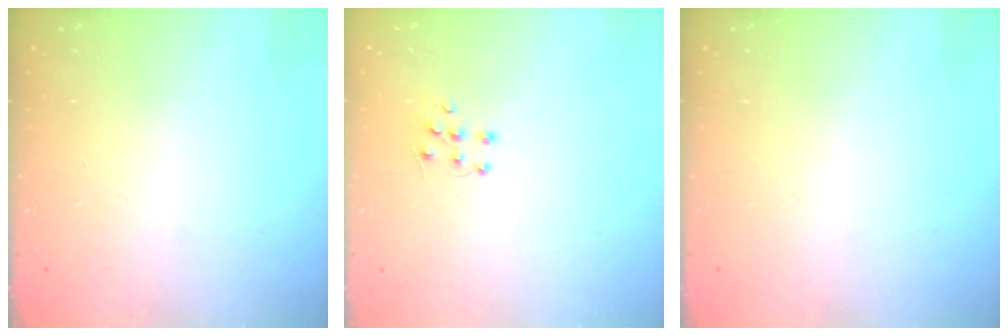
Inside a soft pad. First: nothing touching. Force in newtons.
{"total": 4.9, "press": 4.9, "slide": 0.4}
{"total": 0.0}